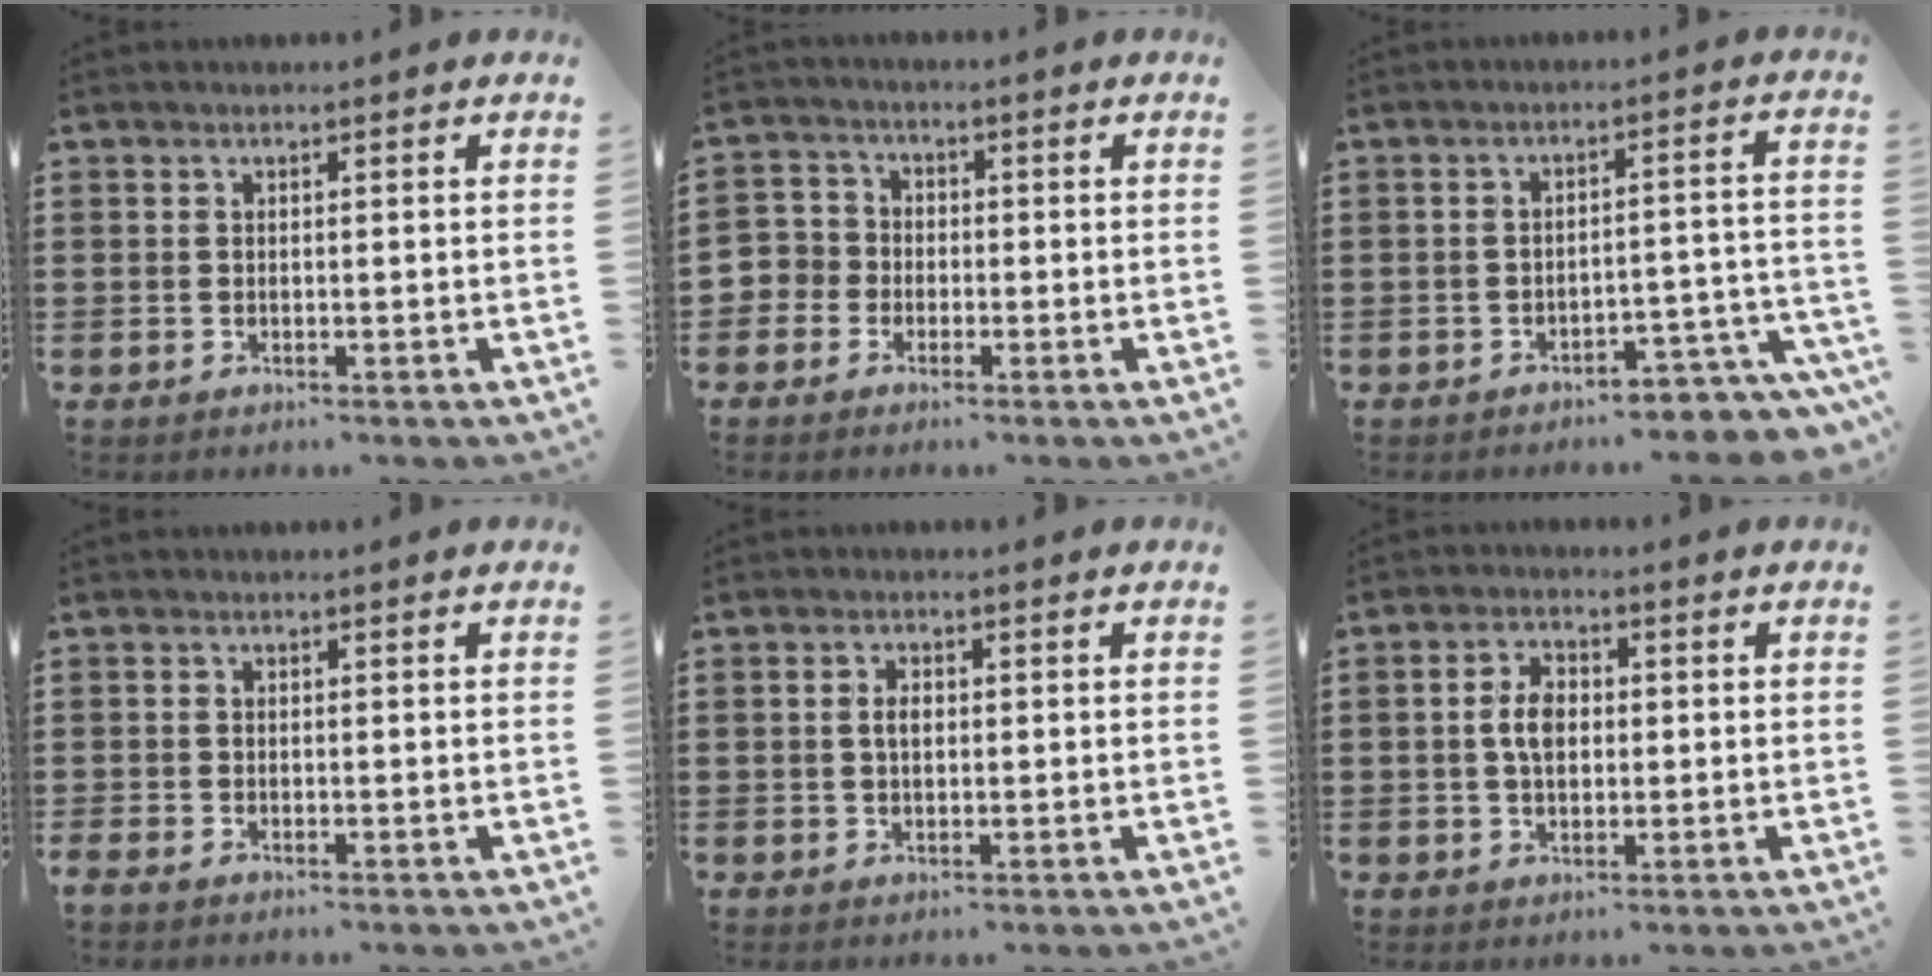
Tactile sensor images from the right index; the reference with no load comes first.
{"total": 3.7, "force": [-2.0, 3.1, 0.3], "torque": [-0.036, 0.003, -0.050]}
{"total": 4.3, "force": [-4.1, 0.2, 1.5], "torque": [-0.027, -0.004, -0.081]}
{"total": 0.8, "force": [-0.7, 0.1, 0.1], "torque": [-0.003, -0.004, -0.015]}
{"total": 2.0, "force": [0.0, 1.0, 1.8], "torque": [-0.036, 0.005, -0.001]}
{"total": 4.7, "force": [0.1, 2.8, 3.7], "torque": [-0.084, 0.010, -0.002]}